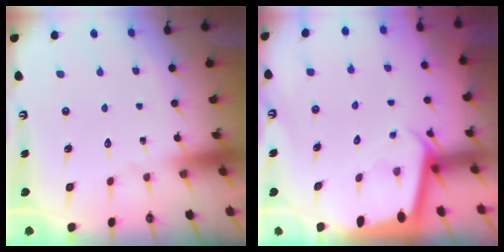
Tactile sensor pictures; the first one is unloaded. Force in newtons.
{"total": 2.0, "press": 2.0, "slide": 0.2}